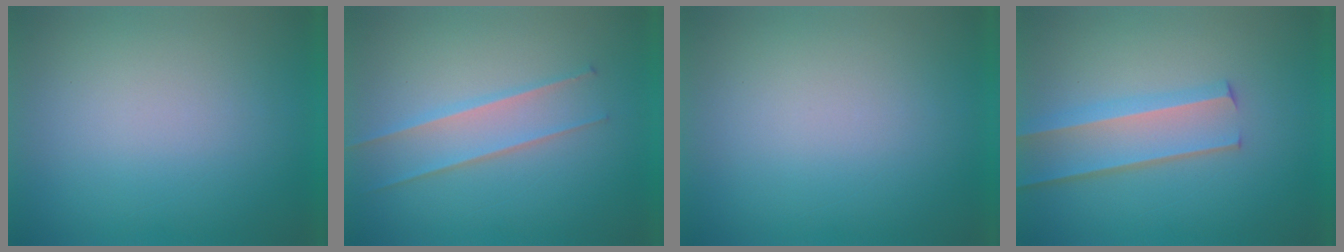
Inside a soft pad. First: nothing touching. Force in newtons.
{"total": 2.3}
{"total": 1.3}
{"total": 2.9}